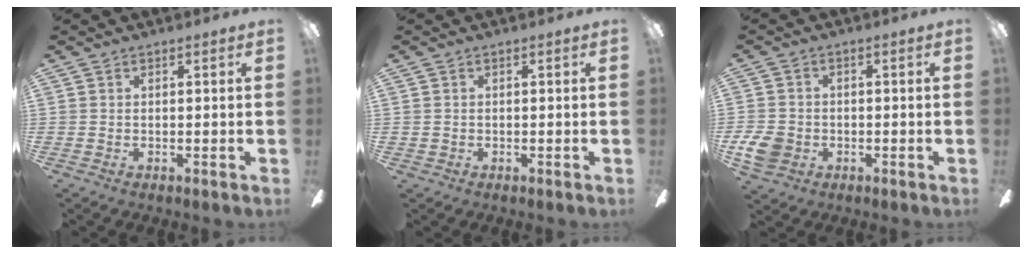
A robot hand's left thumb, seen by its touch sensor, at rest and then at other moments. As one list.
[{"total": 0.6, "force": [-0.1, 0.6, 0.1], "torque": [-0.002, 0.004, -0.004]}, {"total": 6.5, "force": [-1.7, 5.5, 2.9], "torque": [-0.068, 0.012, -0.032]}]